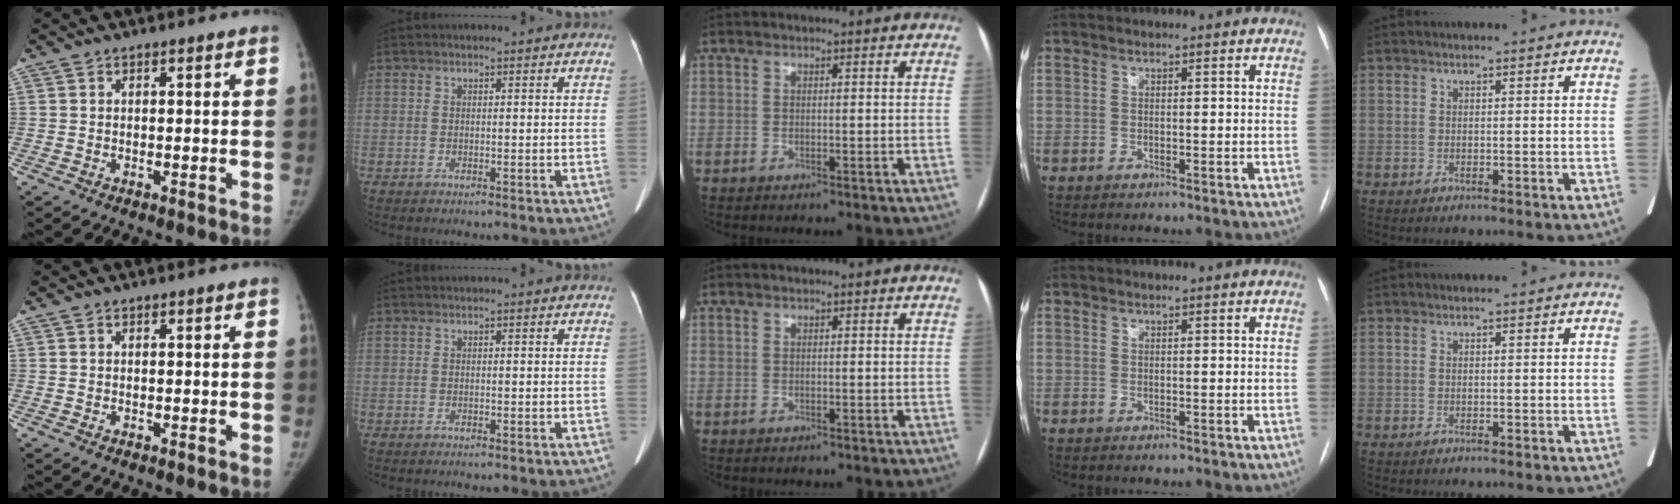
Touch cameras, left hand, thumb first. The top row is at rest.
{}